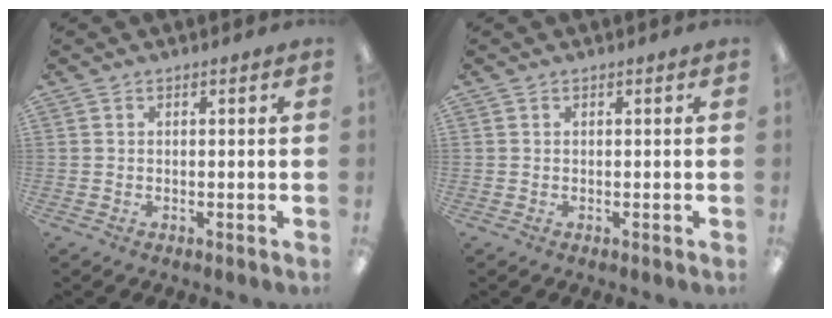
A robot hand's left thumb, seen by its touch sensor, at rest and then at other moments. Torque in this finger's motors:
{"motor_torque": [0.02, 0.00, 0.19, -0.13, 0.01]}